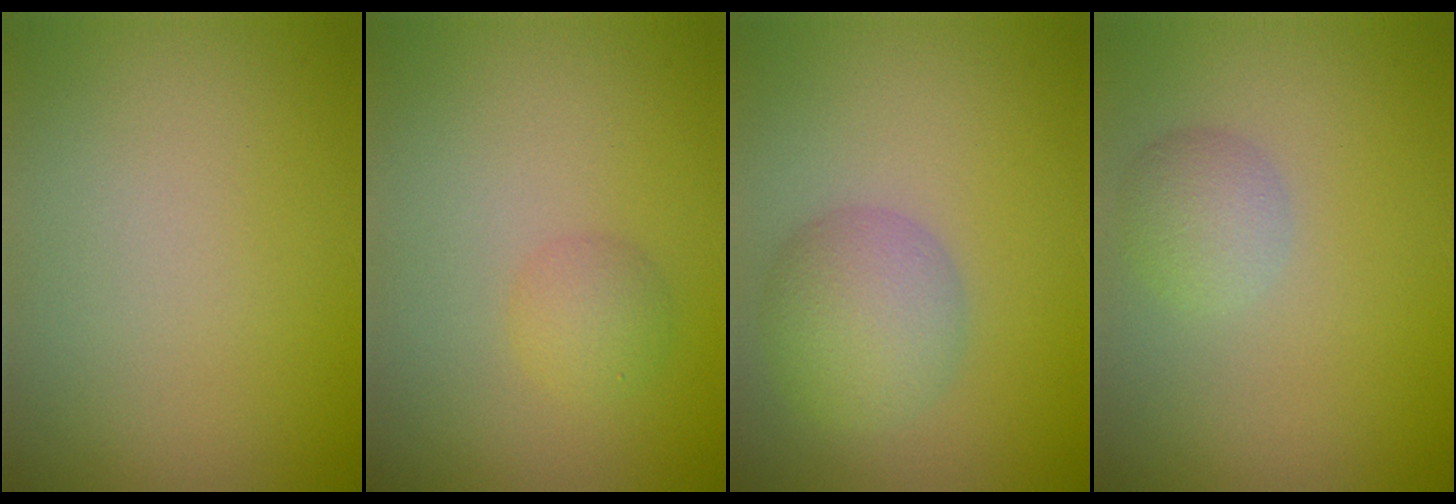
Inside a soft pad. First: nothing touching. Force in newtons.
{"total": 1.7, "press": 1.7, "slide": 0.1}
{"total": 4.2, "press": 4.2, "slide": 0.1}
{"total": 2.2, "press": 2.2, "slide": 0.1}